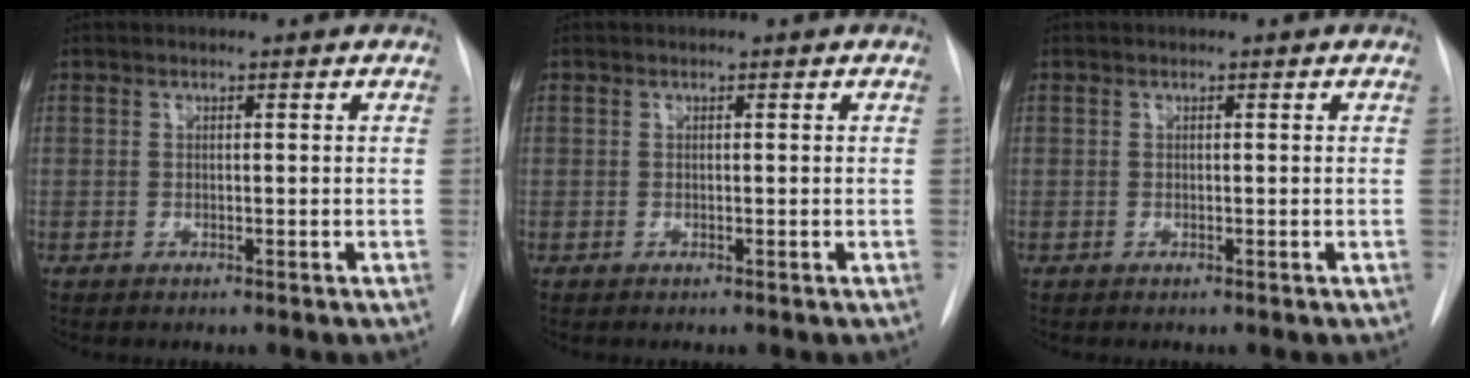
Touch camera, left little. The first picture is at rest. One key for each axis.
{"total": 0.0}
{"total": 0.0}